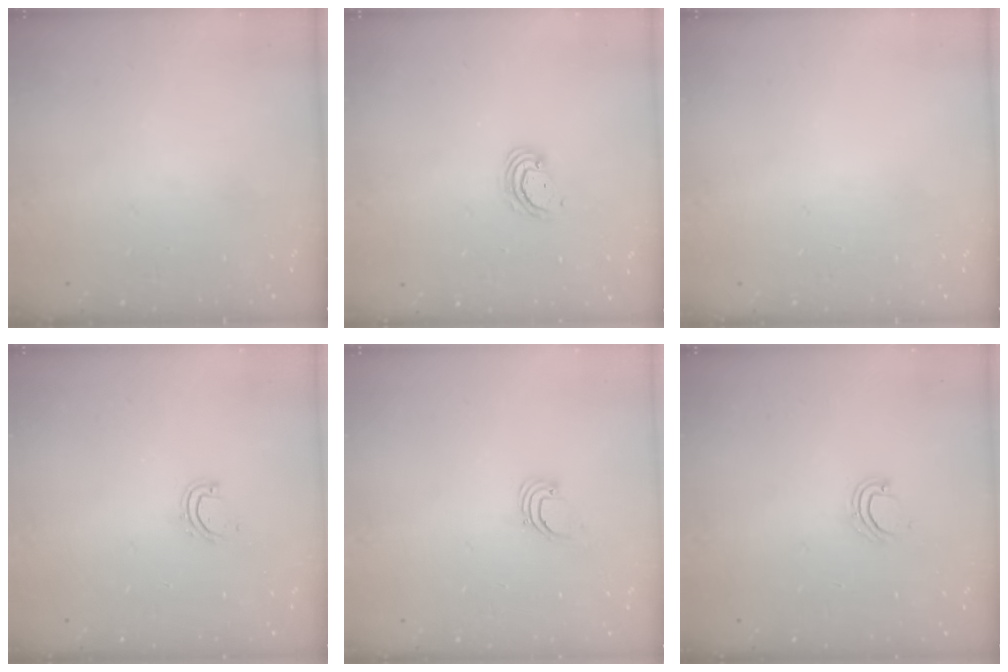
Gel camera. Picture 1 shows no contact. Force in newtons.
{"total": 4.1, "press": 4.1, "slide": 0.4}
{"total": 0.0}
{"total": 4.5, "press": 4.4, "slide": 0.4}
{"total": 1.9, "press": 1.9, "slide": 0.1}
{"total": 2.2, "press": 2.2, "slide": 0.1}